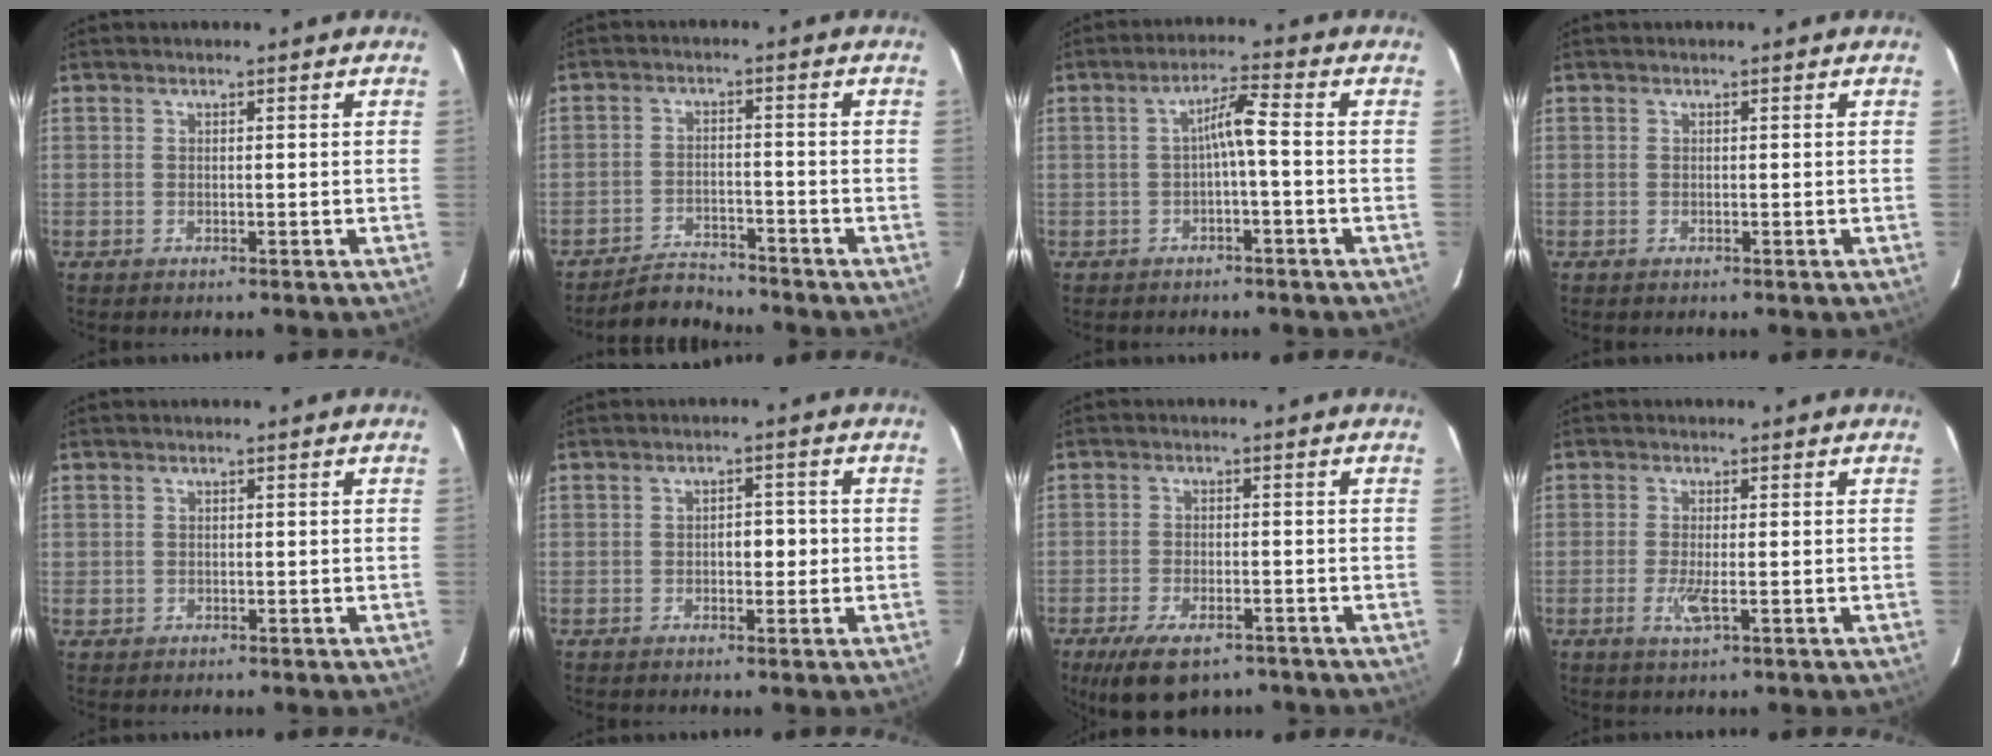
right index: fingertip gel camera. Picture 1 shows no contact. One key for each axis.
{"total": 4.5, "fx": -4.4, "fy": 0.9, "fz": -0.3, "tx": 0.000, "ty": -0.005, "tz": -0.075}
{"total": 4.3, "fx": -0.4, "fy": 0.2, "fz": 4.3, "tx": -0.071, "ty": 0.018, "tz": -0.006}
{"total": 0.0}
{"total": 0.6, "fx": 0.0, "fy": 0.6, "fz": 0.1, "tx": 0.001, "ty": 0.003, "tz": 0.001}
{"total": 2.9, "fx": -0.3, "fy": 1.5, "fz": 2.5, "tx": -0.033, "ty": 0.008, "tz": -0.003}
{"total": 8.7, "fx": -6.3, "fy": 3.5, "fz": 4.9, "tx": -0.086, "ty": -0.007, "tz": -0.101}
{"total": 2.8, "fx": -0.9, "fy": 0.3, "fz": 2.7, "tx": -0.057, "ty": -0.007, "tz": -0.015}